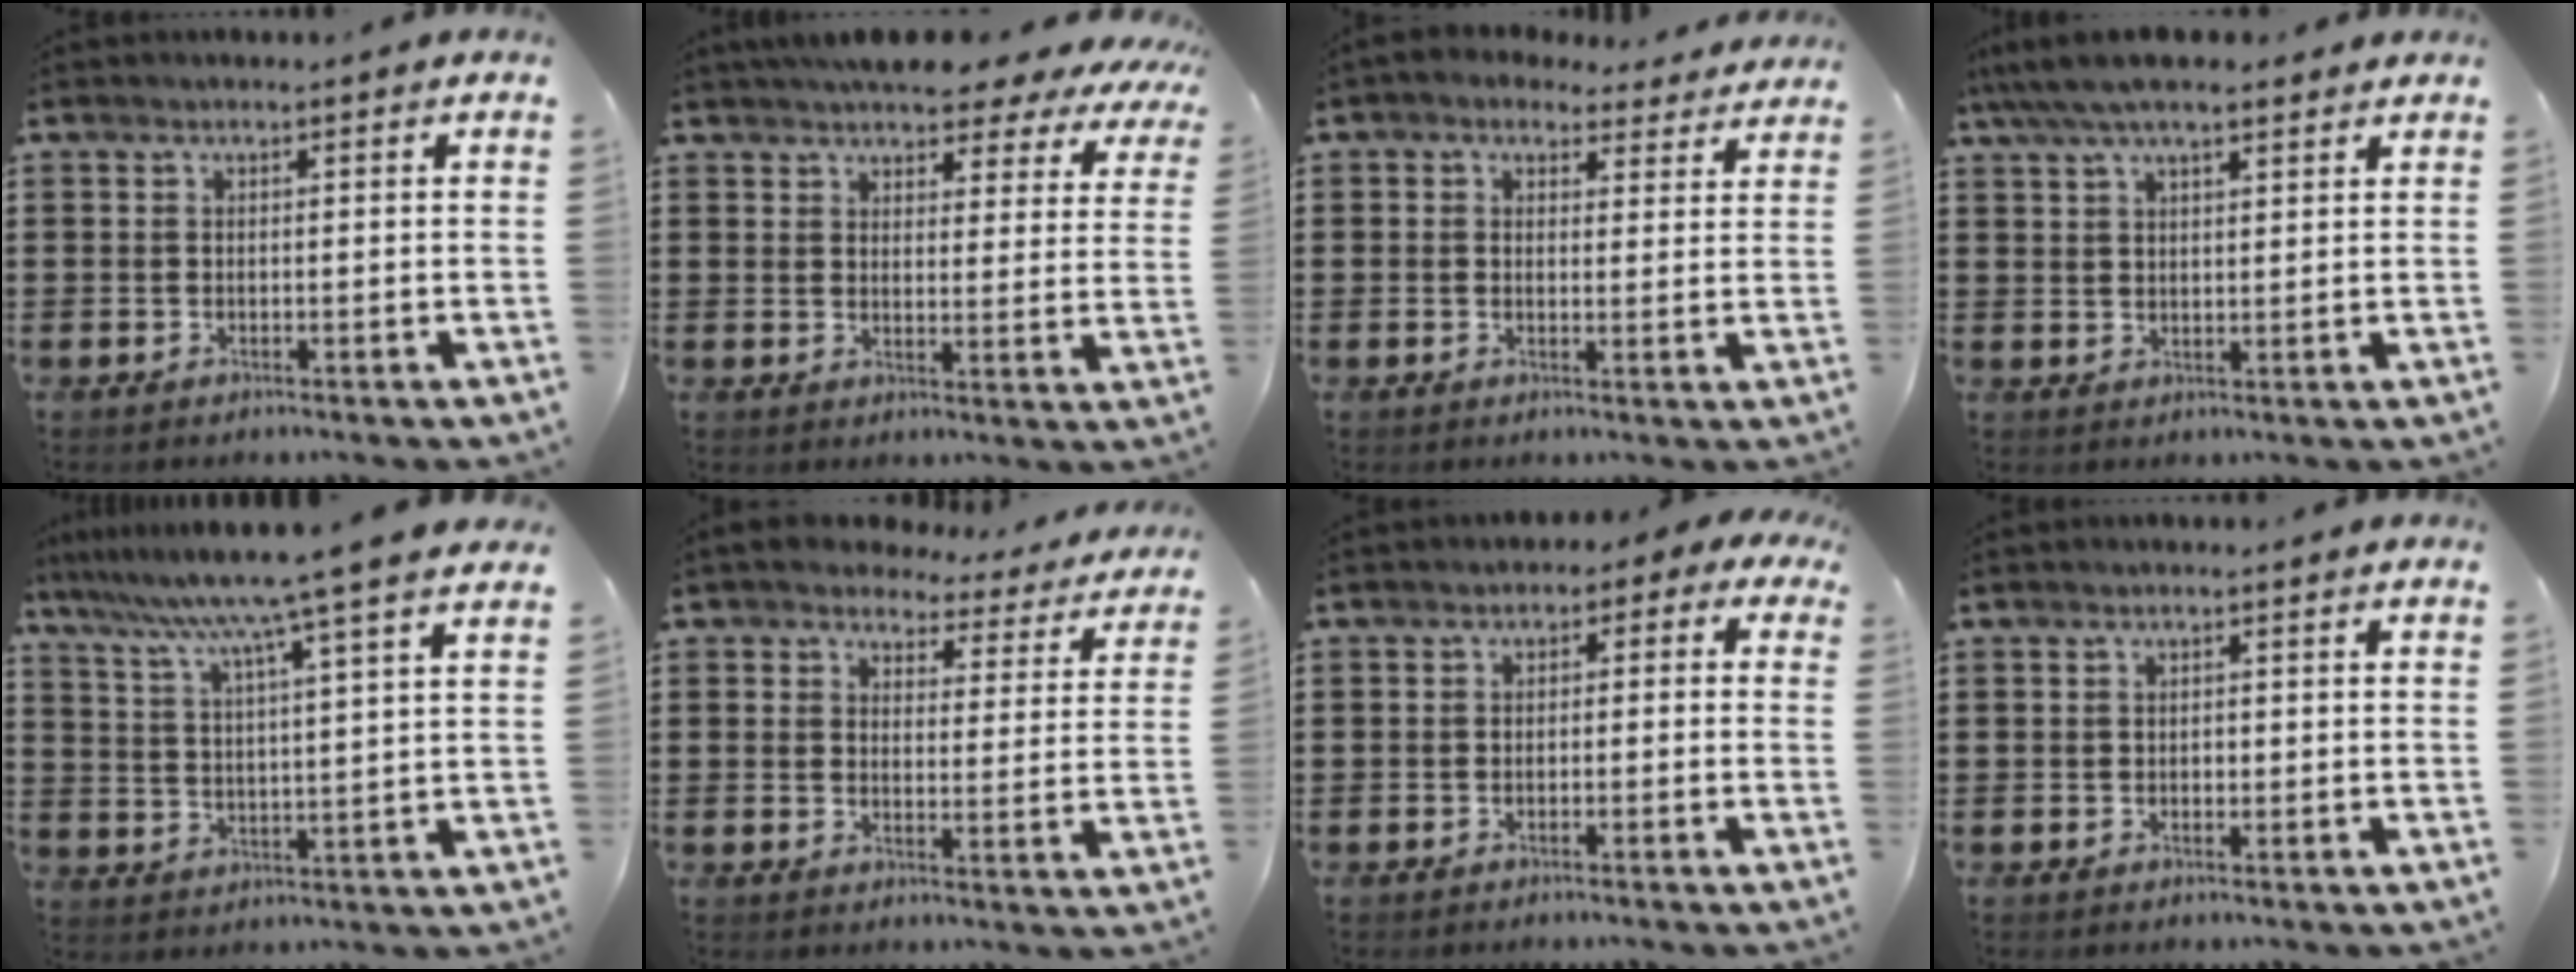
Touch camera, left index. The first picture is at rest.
{"total": 6.3, "force": [5.8, 1.8, 1.7], "torque": [-0.044, -0.033, 0.100]}
{"total": 2.9, "force": [2.4, 1.4, 0.8], "torque": [-0.018, -0.008, 0.040]}
{"total": 6.1, "force": [4.8, 1.8, 3.3], "torque": [-0.075, -0.004, 0.088]}
{"total": 8.4, "force": [7.0, -1.7, 4.3], "torque": [-0.111, -0.044, 0.110]}
{"total": 4.5, "force": [4.1, 1.4, 0.9], "torque": [-0.041, -0.019, 0.071]}
{"total": 2.1, "force": [-1.7, 1.0, 0.3], "torque": [-0.012, 0.006, -0.040]}
{"total": 0.6, "force": [-0.1, 0.5, 0.4], "torque": [-0.010, 0.003, -0.002]}